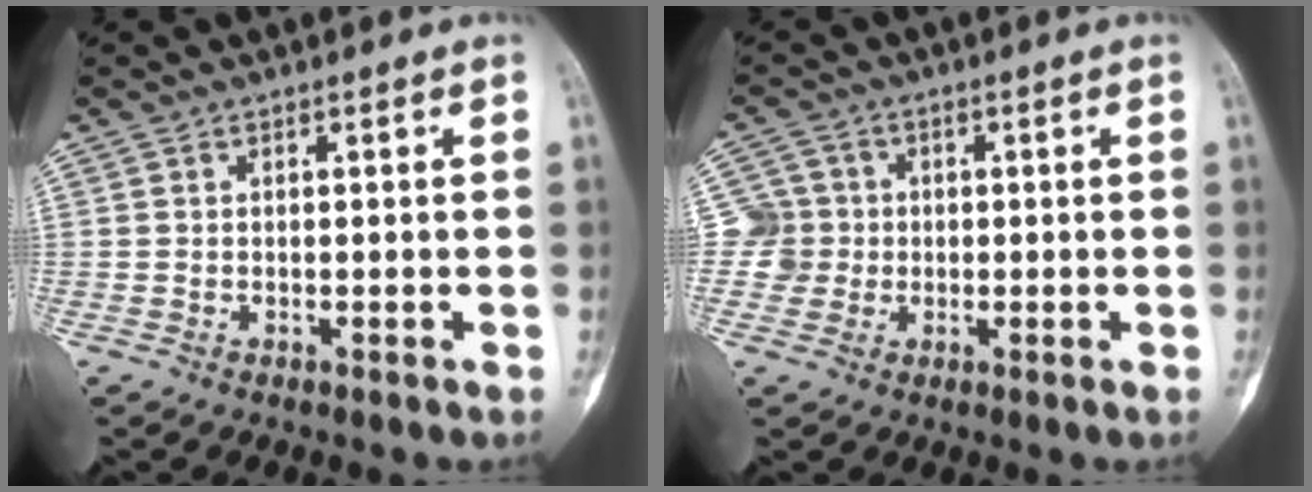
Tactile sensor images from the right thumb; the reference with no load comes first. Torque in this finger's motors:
{"motor_torque": [-0.43, 0.51, 0.20, -0.07, -0.06]}